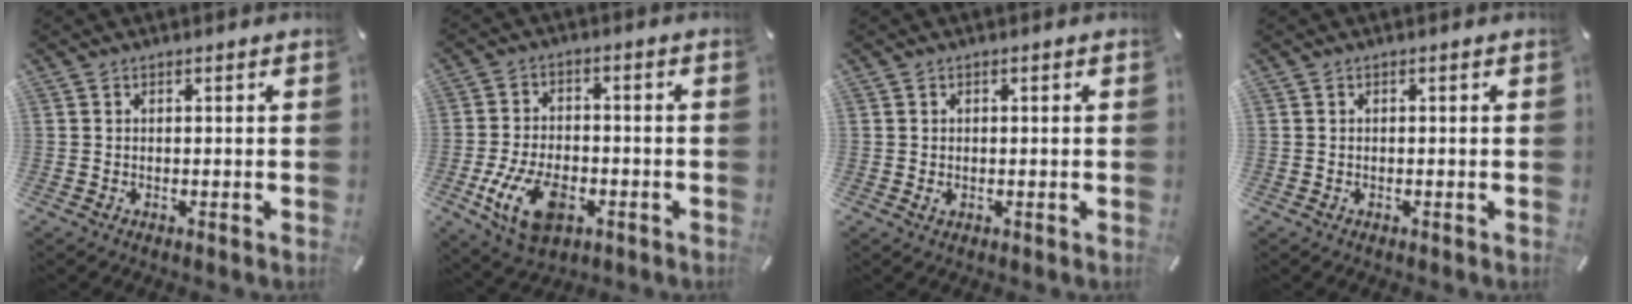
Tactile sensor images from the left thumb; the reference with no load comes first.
{"total": 12.4, "force": [-4.5, 7.5, 8.8], "torque": [-0.175, 0.002, -0.083]}
{"total": 0.9, "force": [-0.1, 0.5, 0.7], "torque": [-0.013, 0.001, -0.002]}
{"total": 0.0}